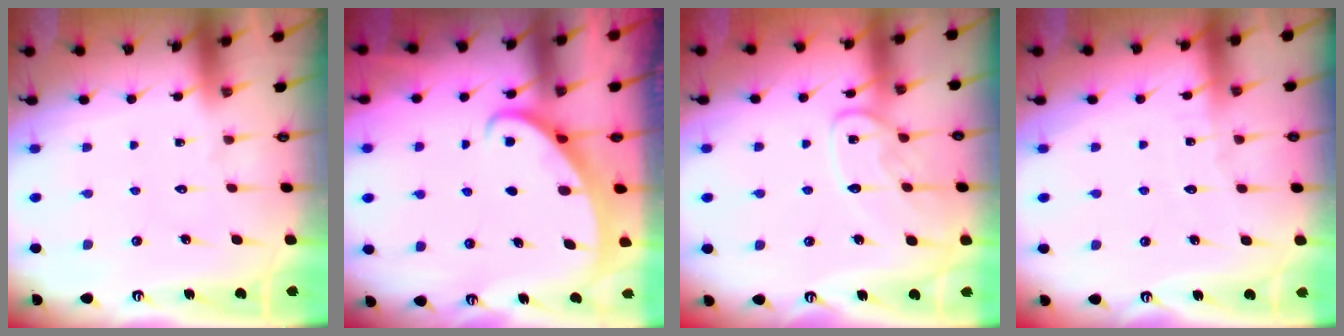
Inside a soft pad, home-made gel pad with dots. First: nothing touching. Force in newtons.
{"total": 2.4, "press": 2.4, "slide": 0.2}
{"total": 11.8, "press": 11.7, "slide": 1.0}
{"total": 2.3, "press": 2.3, "slide": 0.2}